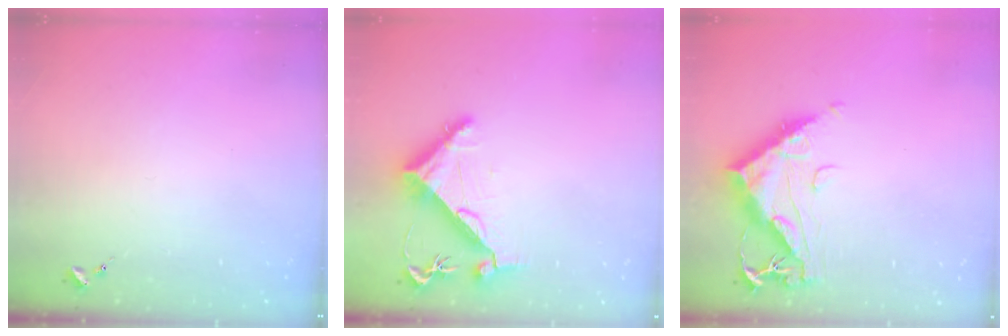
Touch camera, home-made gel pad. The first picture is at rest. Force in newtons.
{"total": 7.1, "press": 7.1, "slide": 1.1}
{"total": 13.4, "press": 13.4, "slide": 1.2}